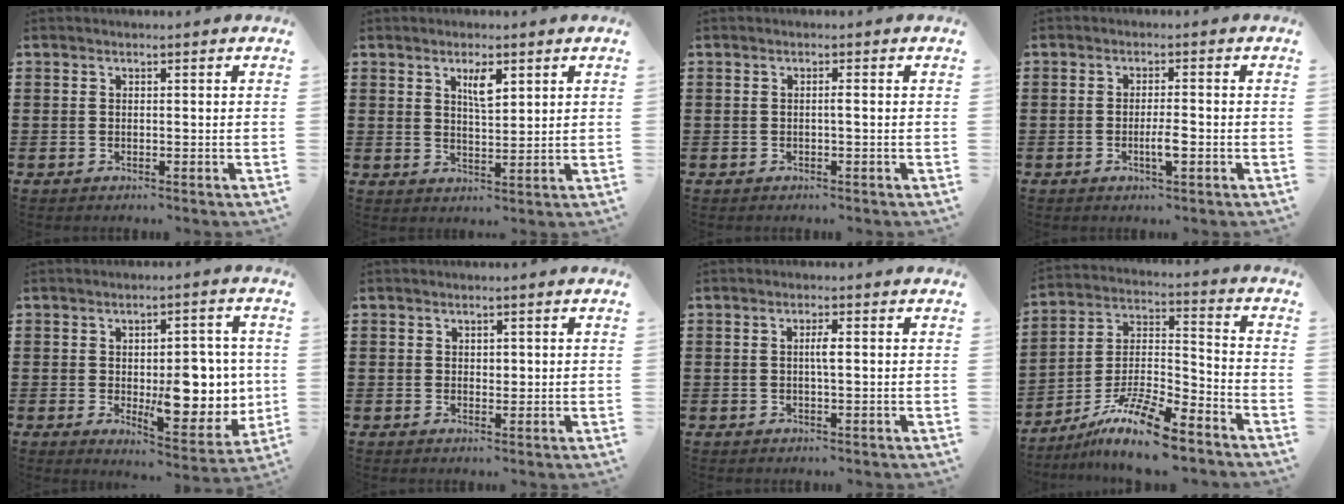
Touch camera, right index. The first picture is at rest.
{"total": 3.7, "force": [2.0, 1.2, 2.9], "torque": [-0.047, -0.001, 0.030]}
{"total": 0.6, "force": [-0.2, -0.1, 0.6], "torque": [-0.011, -0.002, -0.003]}
{"total": 3.1, "force": [-1.0, 0.5, 2.9], "torque": [-0.058, -0.003, -0.020]}
{"total": 10.2, "force": [0.1, 5.5, 8.6], "torque": [-0.104, -0.010, 0.006]}
{"total": 1.1, "force": [0.4, 0.8, 0.5], "torque": [-0.003, 0.003, 0.005]}
{"total": 1.8, "force": [0.2, 0.2, 1.8], "torque": [-0.034, 0.001, 0.001]}
{"total": 12.4, "force": [-9.5, 2.5, 7.5], "torque": [-0.152, 0.021, -0.184]}